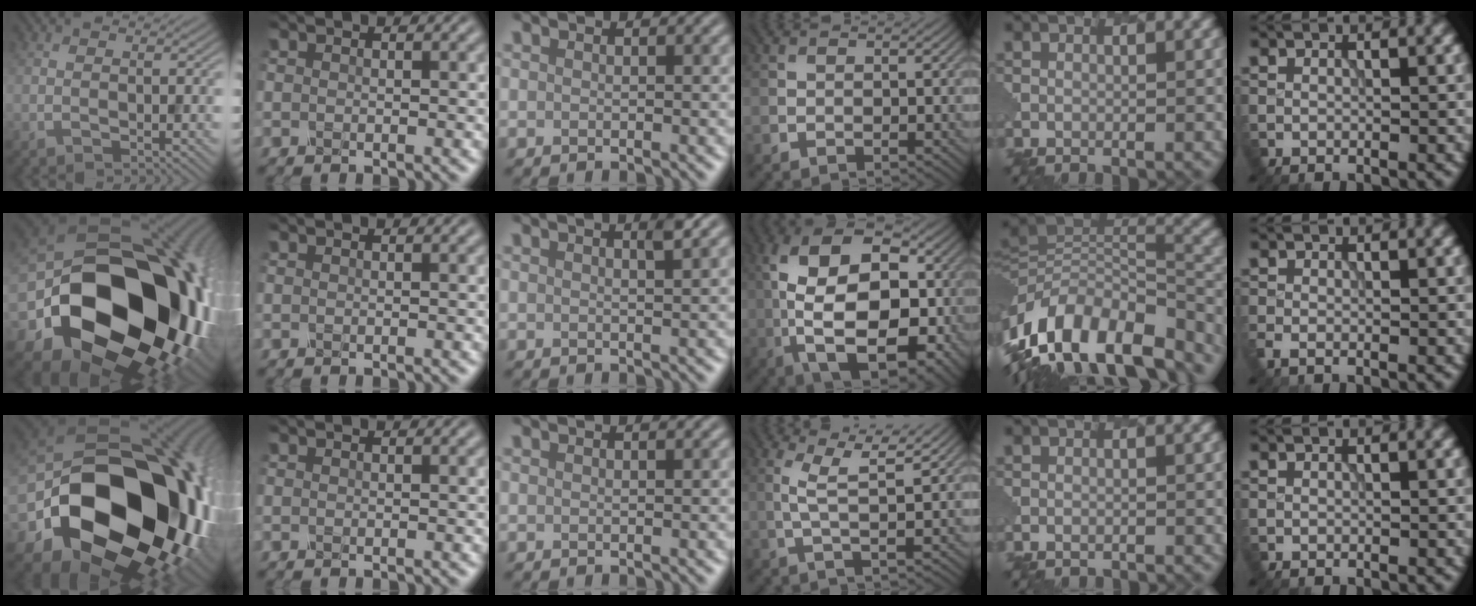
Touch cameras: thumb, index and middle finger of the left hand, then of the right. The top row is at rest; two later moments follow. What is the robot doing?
{"motion": "dispense", "object": "toothpaste"}